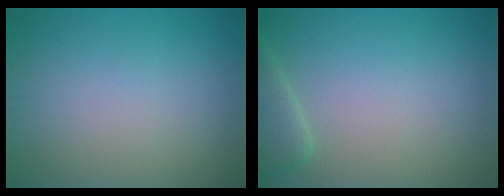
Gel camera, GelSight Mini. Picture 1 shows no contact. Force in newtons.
{"total": 2.2, "press": 2.2, "slide": 0.2}